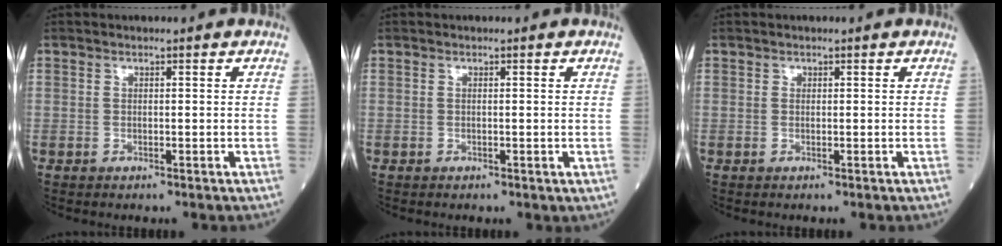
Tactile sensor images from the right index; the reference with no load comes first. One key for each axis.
{"total": 0.0}
{"total": 0.0}